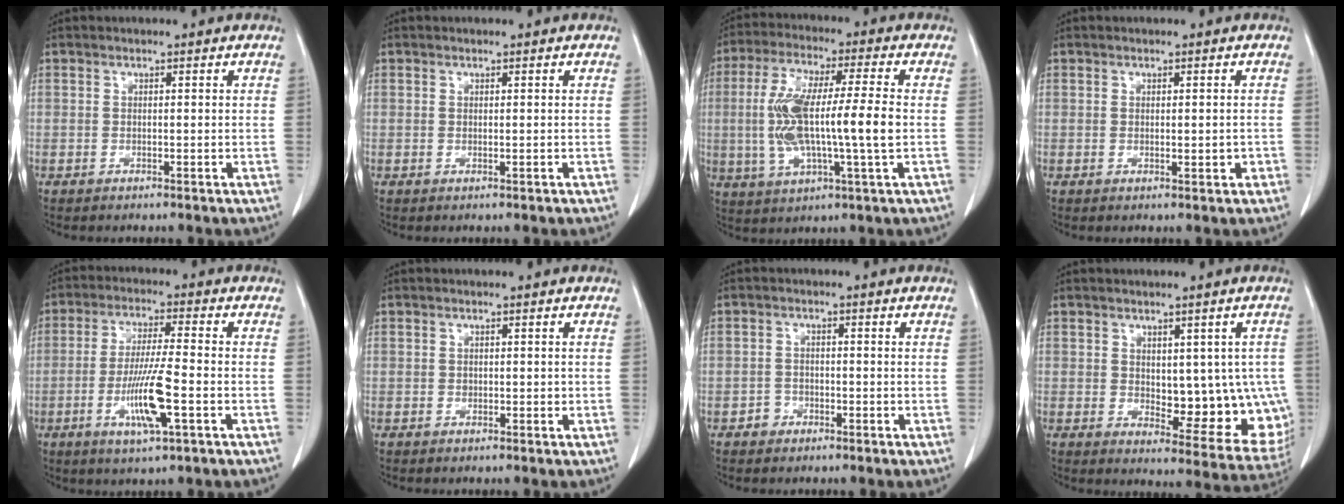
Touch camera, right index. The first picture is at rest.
{"total": 0.0}
{"total": 14.1, "force": [-0.7, 1.6, 14.0], "torque": [-0.283, 0.007, -0.013]}
{"total": 1.6, "force": [-0.3, 0.6, 1.5], "torque": [-0.024, -0.004, 0.001]}
{"total": 9.5, "force": [-3.0, 0.4, 9.0], "torque": [-0.174, -0.012, -0.057]}
{"total": 0.6, "force": [0.0, 0.5, 0.3], "torque": [-0.003, 0.001, -0.001]}
{"total": 2.0, "force": [-1.1, 1.6, 0.3], "torque": [-0.002, 0.008, -0.021]}
{"total": 11.8, "force": [-0.1, 5.9, 10.3], "torque": [-0.113, -0.003, 0.016]}